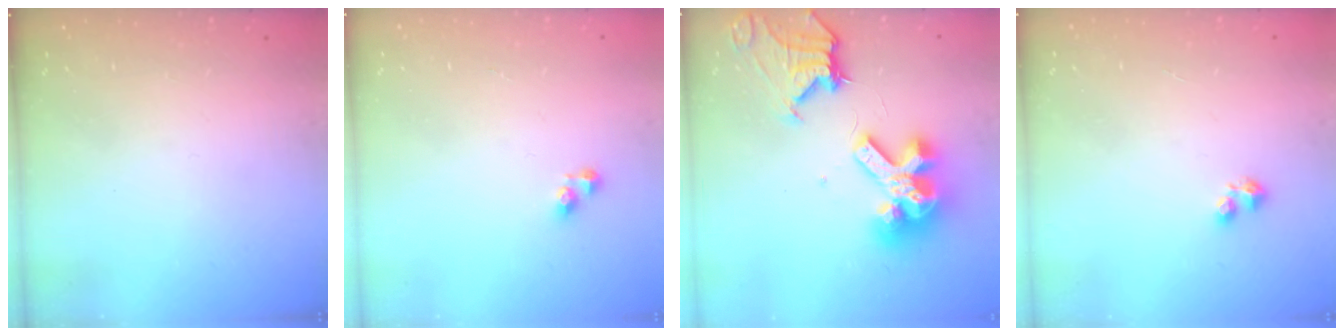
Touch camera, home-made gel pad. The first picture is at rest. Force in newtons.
{"total": 3.4, "press": 3.4, "slide": 0.4}
{"total": 17.9, "press": 17.8, "slide": 2.2}
{"total": 2.4, "press": 2.3, "slide": 0.6}